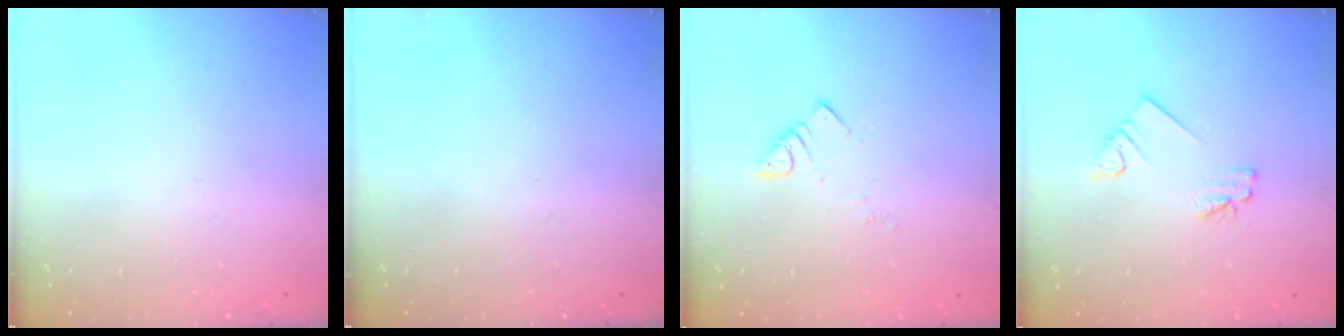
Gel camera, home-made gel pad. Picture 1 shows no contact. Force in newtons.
{"total": 0.0}
{"total": 3.6, "press": 3.6, "slide": 0.6}
{"total": 2.3, "press": 2.3, "slide": 0.1}